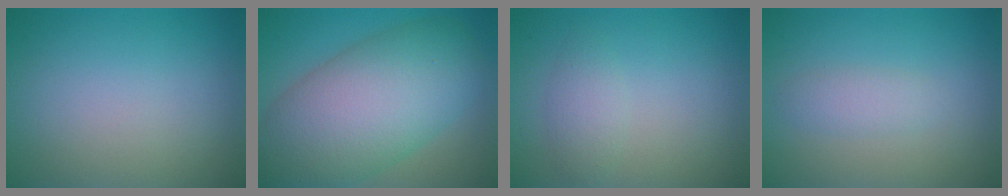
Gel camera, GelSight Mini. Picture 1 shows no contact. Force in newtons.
{"total": 11.8, "press": 11.8, "slide": 0.7}
{"total": 1.8, "press": 1.8, "slide": 0.2}
{"total": 1.6, "press": 1.6, "slide": 0.1}